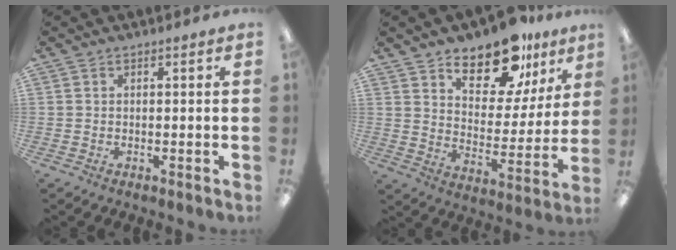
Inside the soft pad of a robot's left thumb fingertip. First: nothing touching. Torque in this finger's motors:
{"motor_torque": [0.46, 0.57, 1.30, -1.44, 0.06]}